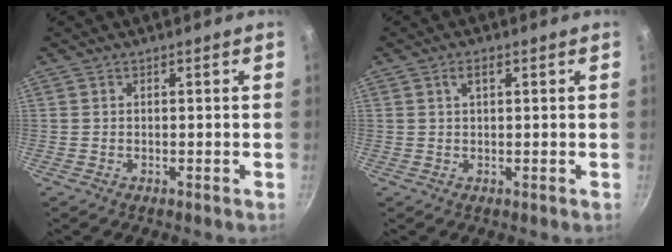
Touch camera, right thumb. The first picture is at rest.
{"total": 2.1, "force": [0.8, 1.0, 1.6], "torque": [-0.025, 0.003, 0.017]}